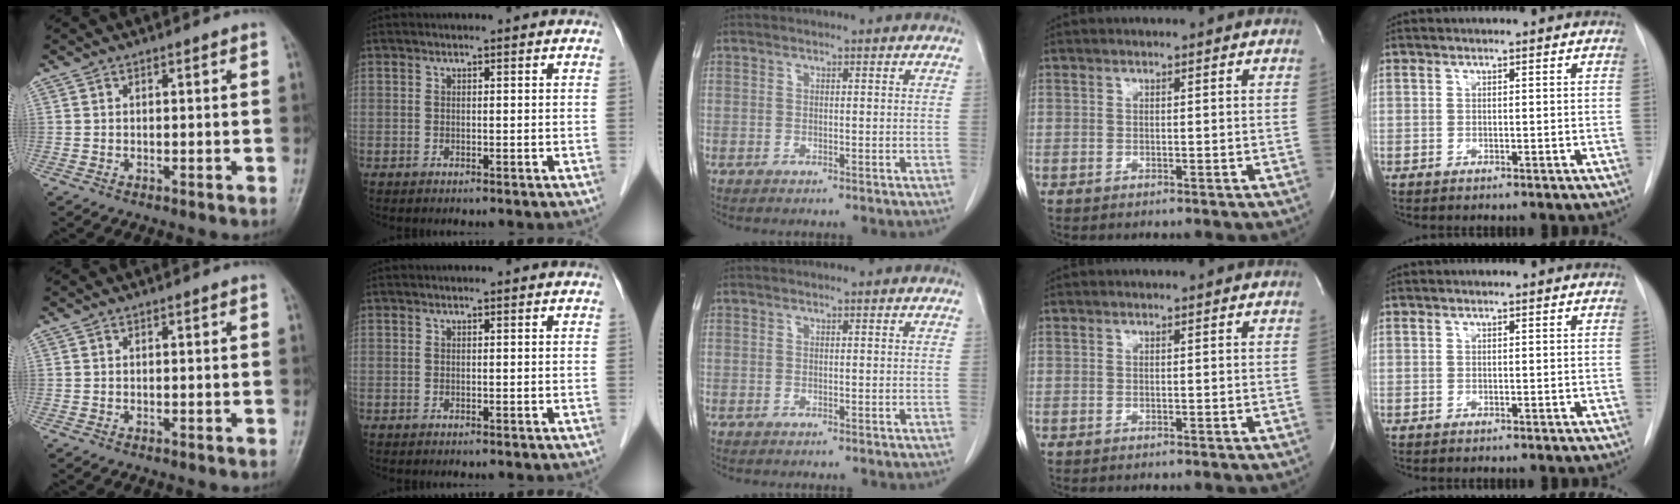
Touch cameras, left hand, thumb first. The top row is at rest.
{}